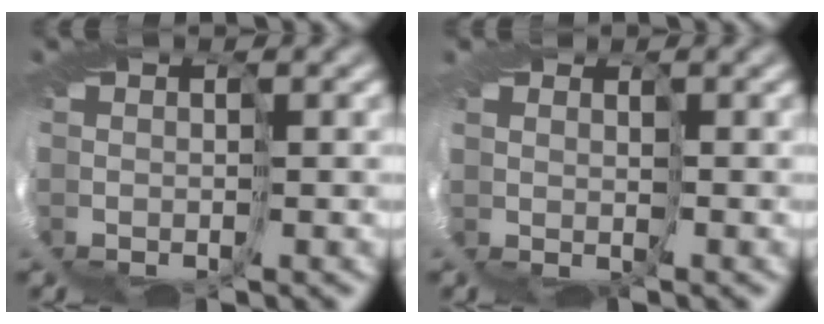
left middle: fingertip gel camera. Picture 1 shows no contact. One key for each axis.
{"total": 1.3, "fx": 0.9, "fy": 0.7, "fz": -0.5, "tx": -0.005, "ty": 0.001, "tz": 0.018}